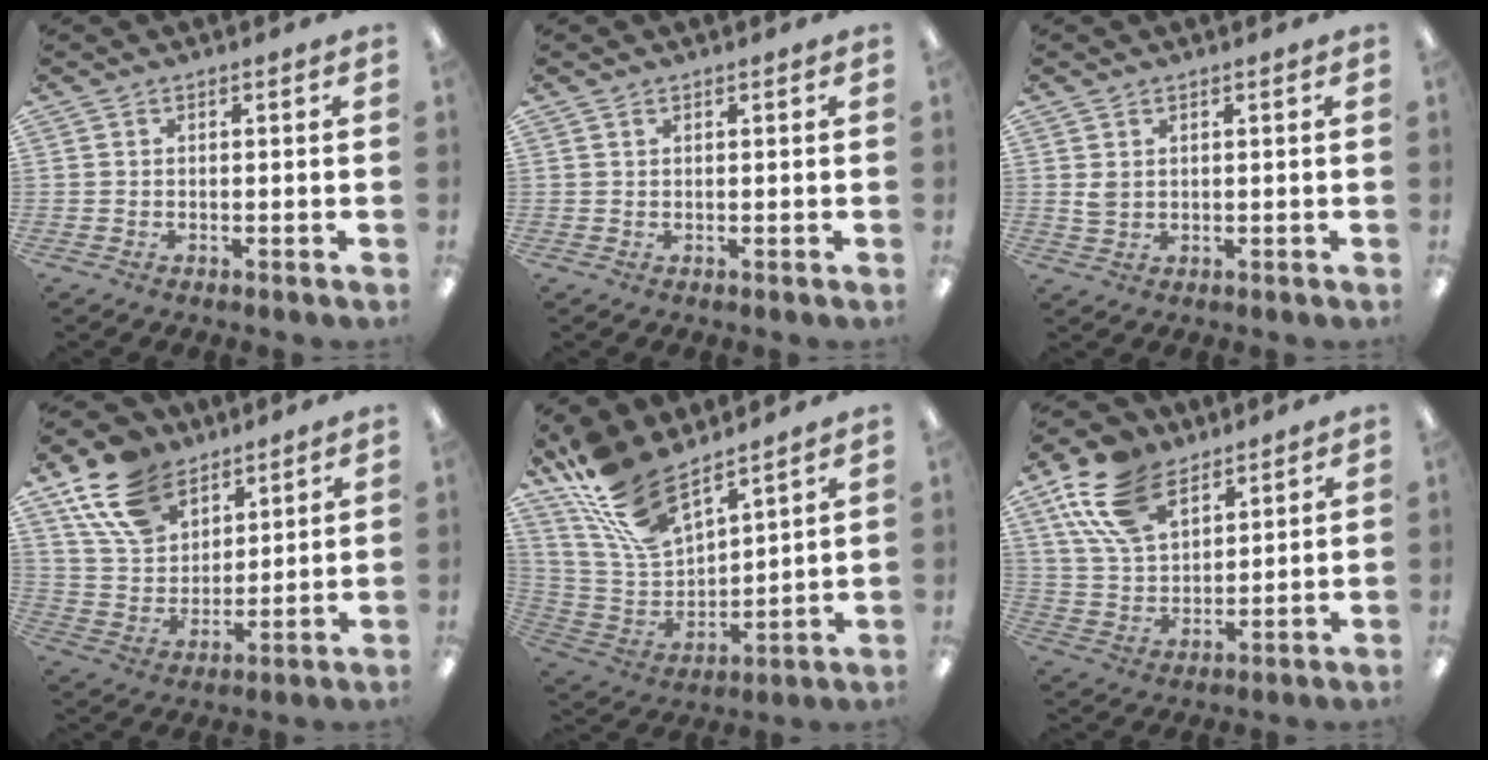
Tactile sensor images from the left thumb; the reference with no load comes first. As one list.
[{"total": 0.8, "force": [0.6, 0.3, 0.4], "torque": [-0.009, 0.003, 0.010]}, {"total": 2.4, "force": [1.0, 1.6, 1.5], "torque": [-0.031, 0.002, 0.018]}, {"total": 16.0, "force": [10.8, 10.0, 6.4], "torque": [-0.135, -0.046, 0.210]}, {"total": 16.9, "force": [13.4, 6.6, 8.0], "torque": [-0.198, -0.075, 0.251]}, {"total": 16.5, "force": [10.2, 9.4, 9.0], "torque": [-0.191, -0.030, 0.195]}]